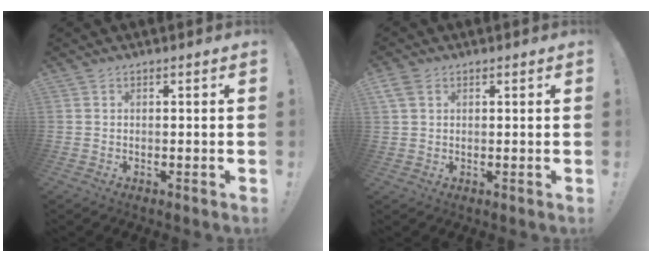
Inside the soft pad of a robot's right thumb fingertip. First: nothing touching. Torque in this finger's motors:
{"motor_torque": [1.62, 1.91, 0.60, -0.52, 0.31]}